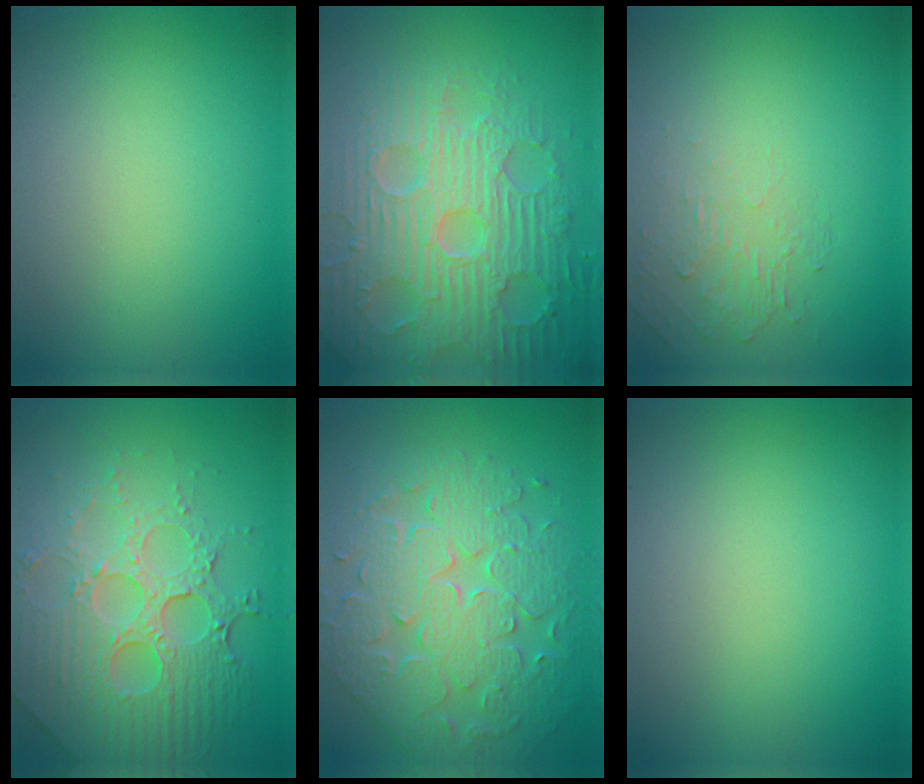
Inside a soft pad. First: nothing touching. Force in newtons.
{"total": 9.3, "press": 6.7, "slide": 6.4}
{"total": 1.9, "press": 0.5, "slide": 1.9}
{"total": 7.9, "press": 5.8, "slide": 5.4}
{"total": 9.5, "press": 6.7, "slide": 6.6}
{"total": 0.0}